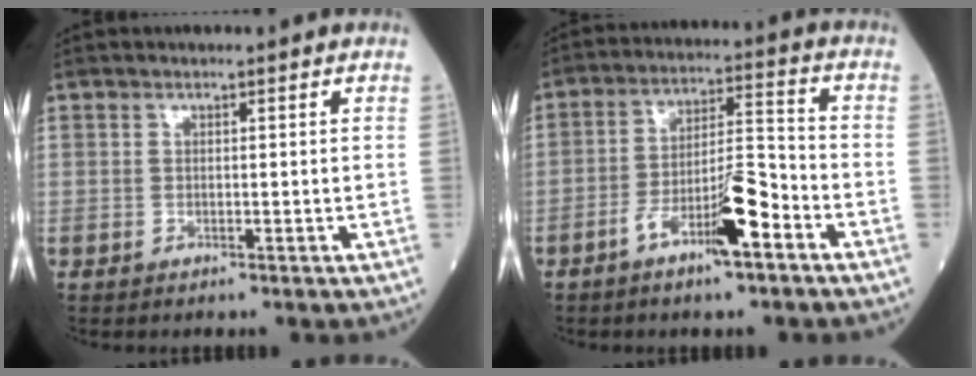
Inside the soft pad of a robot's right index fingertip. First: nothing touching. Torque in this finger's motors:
{"motor_torque": [1.16, -0.75, 0.61, 0.16]}